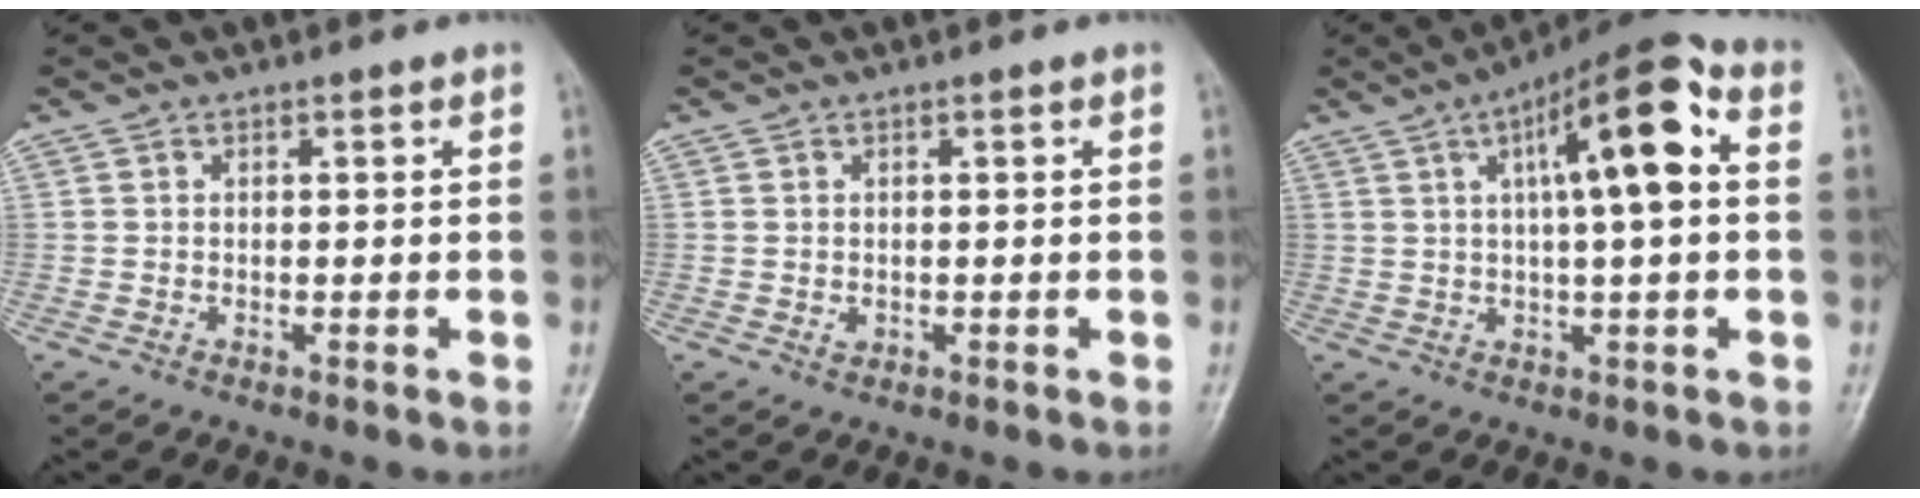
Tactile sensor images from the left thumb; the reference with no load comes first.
{"total": 0.8, "force": [0.1, 0.6, 0.5], "torque": [-0.002, 0.000, 0.005]}
{"total": 14.5, "force": [3.3, 3.7, 13.6], "torque": [-0.213, 0.029, 0.040]}